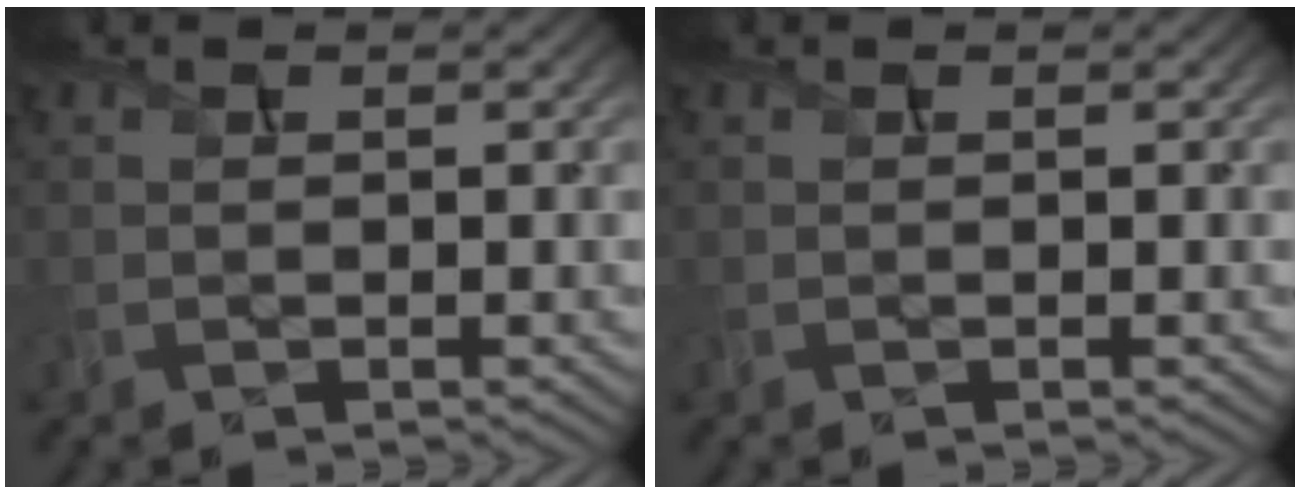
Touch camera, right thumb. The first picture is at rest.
{"total": 0.0}